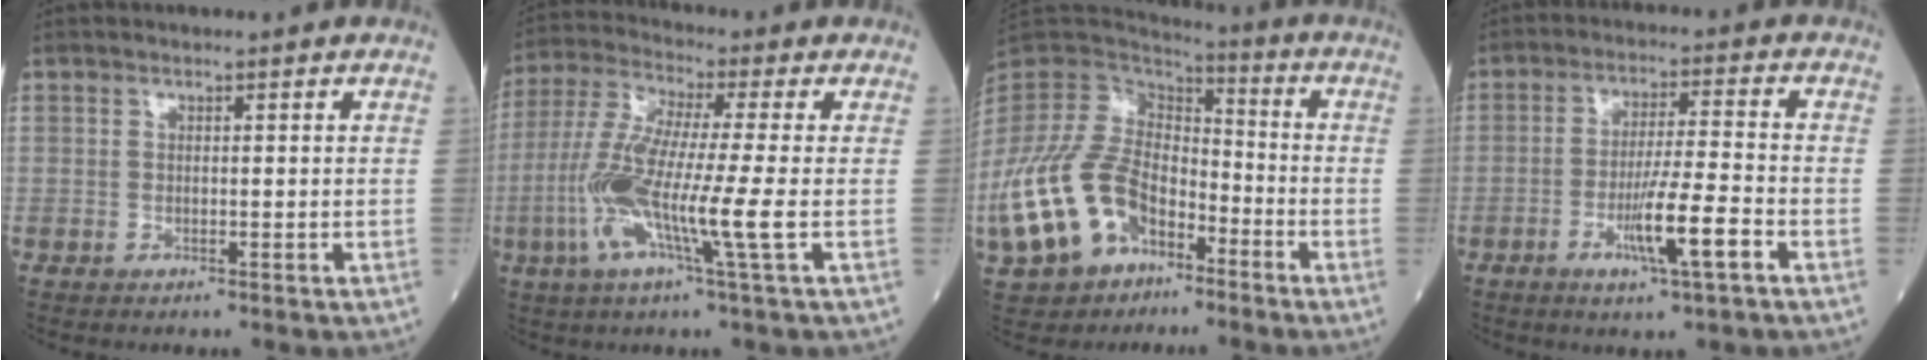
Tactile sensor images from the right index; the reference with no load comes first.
{"total": 12.6, "force": [-3.0, -0.4, 12.2], "torque": [-0.257, -0.015, -0.070]}
{"total": 17.6, "force": [-7.9, 10.5, 11.7], "torque": [-0.268, 0.006, -0.150]}
{"total": 8.3, "force": [-3.6, -0.1, 7.5], "torque": [-0.136, -0.008, -0.064]}